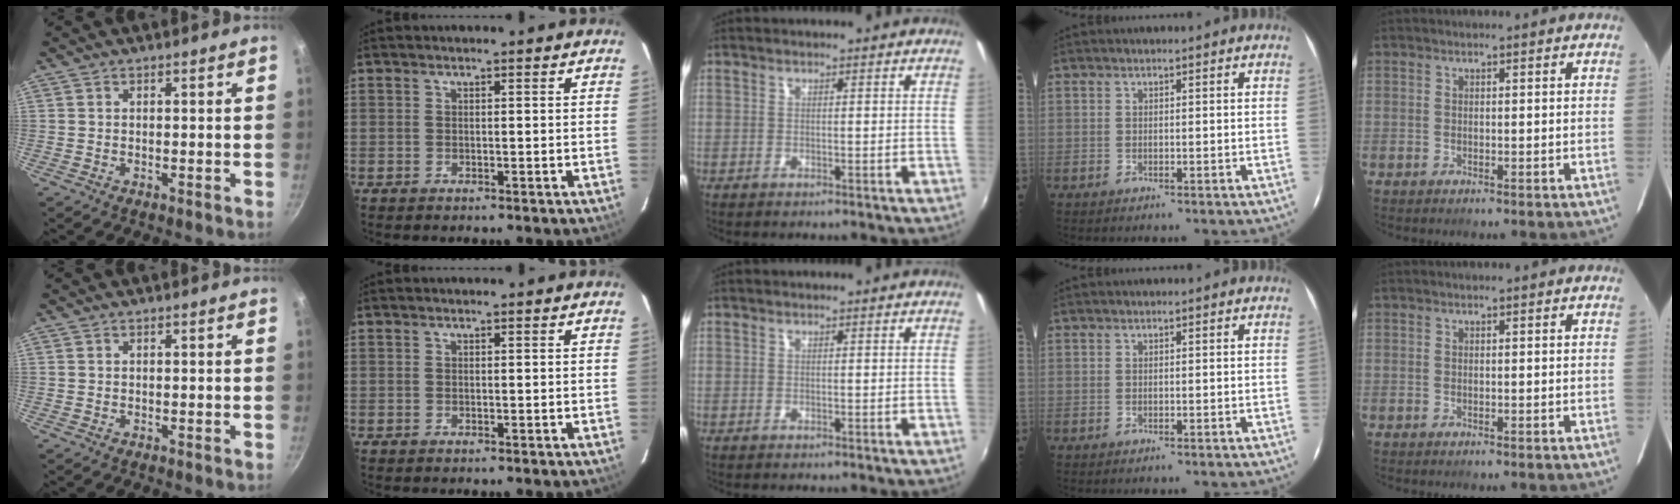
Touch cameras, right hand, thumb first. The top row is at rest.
{}